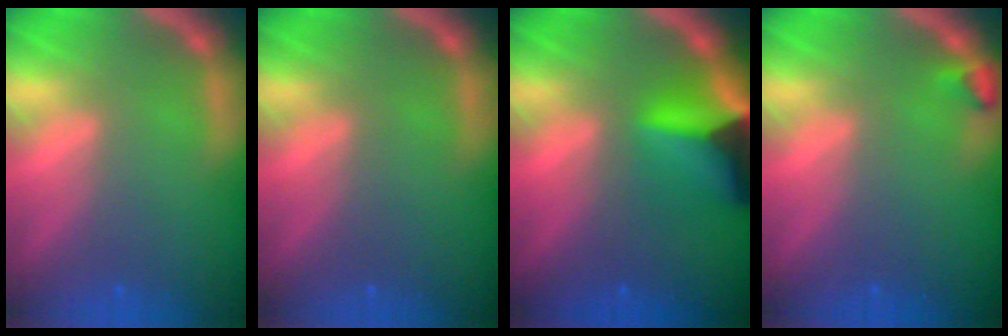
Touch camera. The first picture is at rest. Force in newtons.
{"total": 0.0}
{"total": 7.9}
{"total": 0.9}